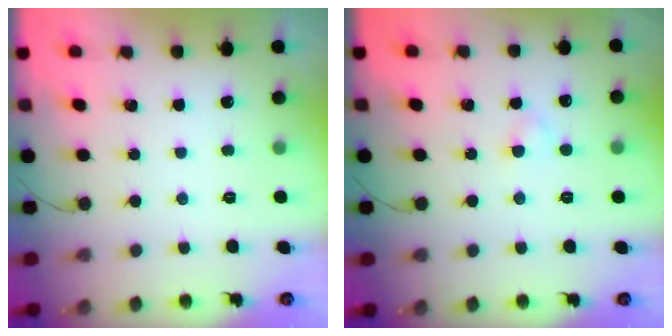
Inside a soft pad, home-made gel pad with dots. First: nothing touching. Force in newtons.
{"total": 2.1, "press": 1.9, "slide": 1.0}